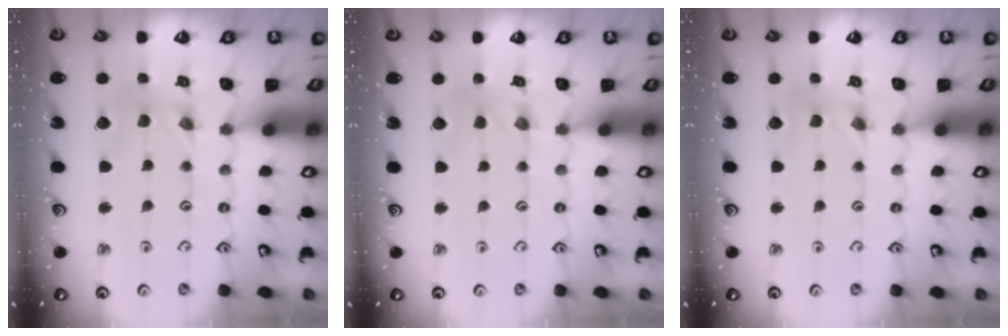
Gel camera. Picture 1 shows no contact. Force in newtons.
{"total": 2.4, "press": 2.4, "slide": 0.5}
{"total": 0.0}